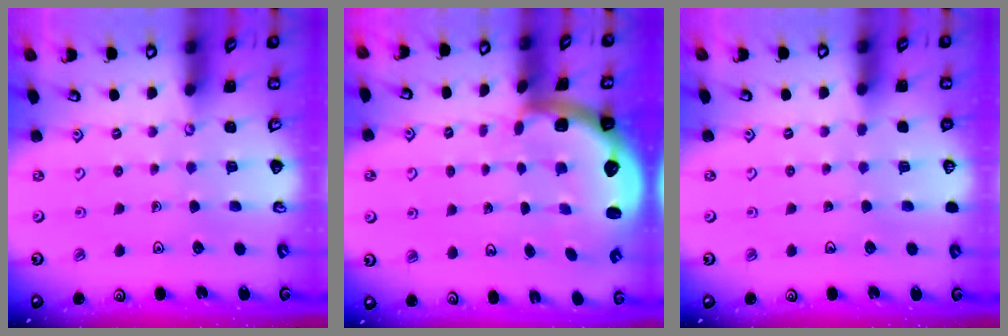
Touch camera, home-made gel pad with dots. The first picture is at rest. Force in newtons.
{"total": 2.9, "press": 2.6, "slide": 1.4}
{"total": 0.0}